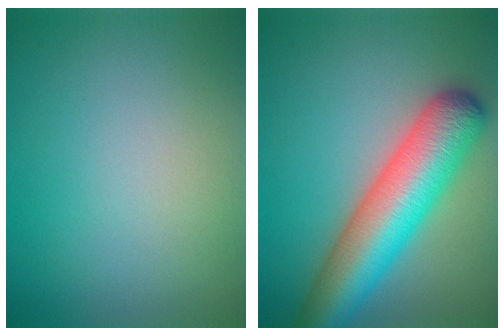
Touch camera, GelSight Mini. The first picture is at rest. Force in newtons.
{"total": 9.5, "press": 9.5, "slide": 0.4}